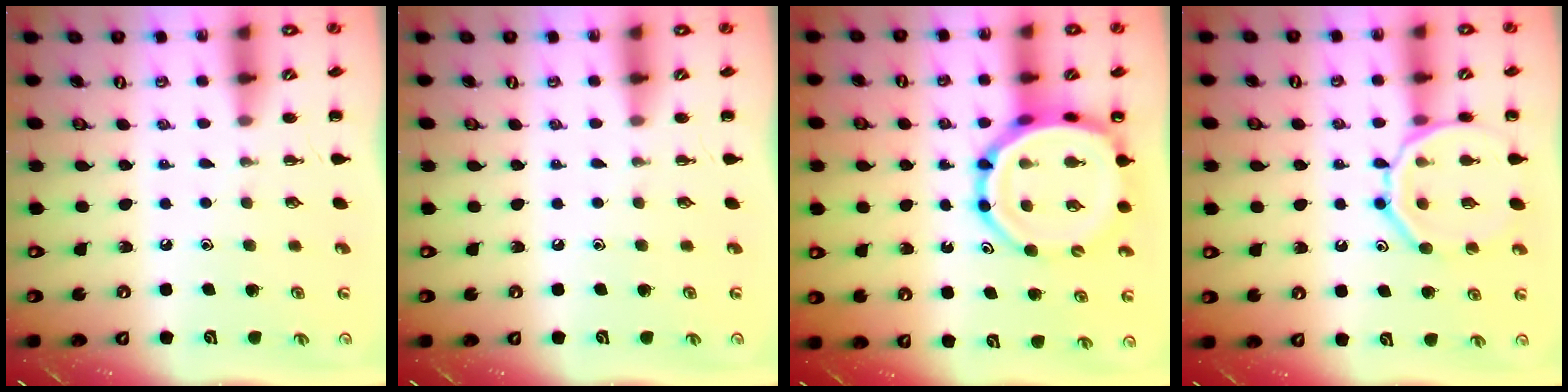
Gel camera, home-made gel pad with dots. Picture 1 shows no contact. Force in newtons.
{"total": 0.0}
{"total": 13.5, "press": 13.1, "slide": 3.3}
{"total": 14.7, "press": 14.7, "slide": 1.1}